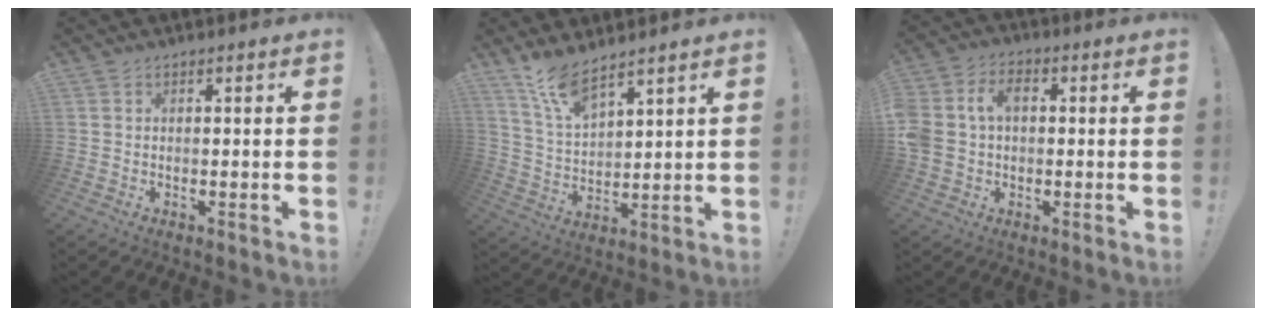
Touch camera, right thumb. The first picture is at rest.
{"total": 9.4, "force": [8.2, 2.2, 4.1], "torque": [-0.092, -0.055, 0.155]}
{"total": 9.4, "force": [1.3, 7.2, 6.0], "torque": [-0.126, 0.010, 0.027]}